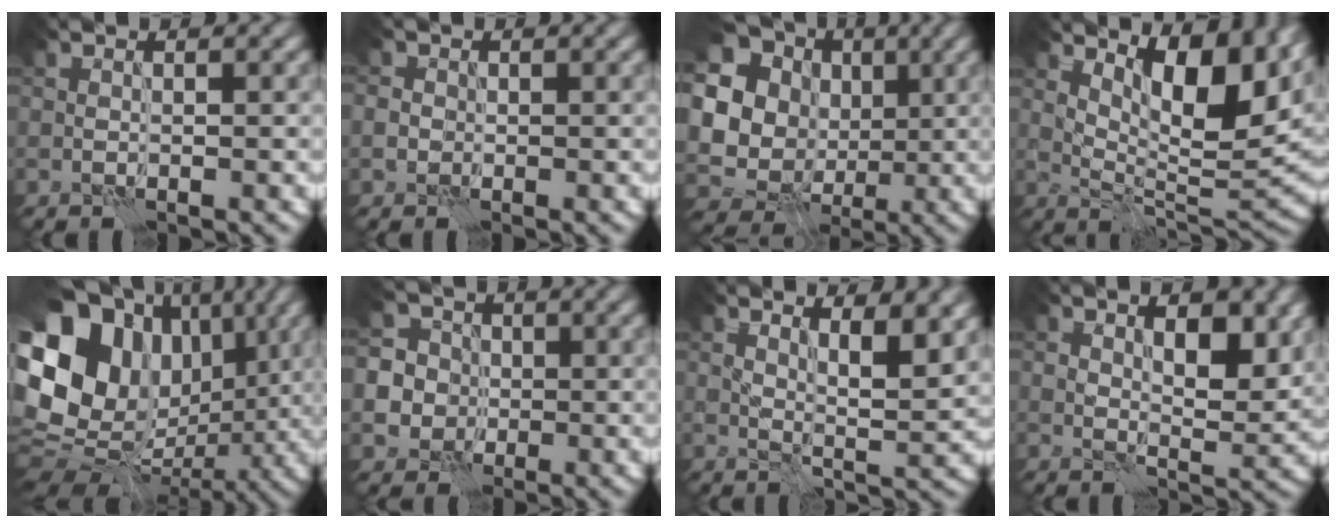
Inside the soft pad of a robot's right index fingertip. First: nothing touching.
{"total": 1.0, "force": [-0.2, 1.0, 0.3], "torque": [-0.004, 0.000, -0.008]}
{"total": 17.8, "force": [3.4, 16.2, 6.7], "torque": [-0.186, 0.012, 0.037]}
{"total": 11.7, "force": [5.5, 4.0, 9.5], "torque": [-0.151, 0.002, 0.097]}
{"total": 19.3, "force": [3.7, 15.1, 11.4], "torque": [-0.224, 0.025, 0.076]}
{"total": 7.3, "force": [-0.4, 6.9, 2.3], "torque": [-0.040, 0.022, -0.031]}
{"total": 4.9, "force": [2.4, 1.2, 4.1], "torque": [-0.058, 0.000, 0.038]}
{"total": 4.8, "force": [2.0, 2.0, 4.0], "torque": [-0.059, -0.003, 0.034]}